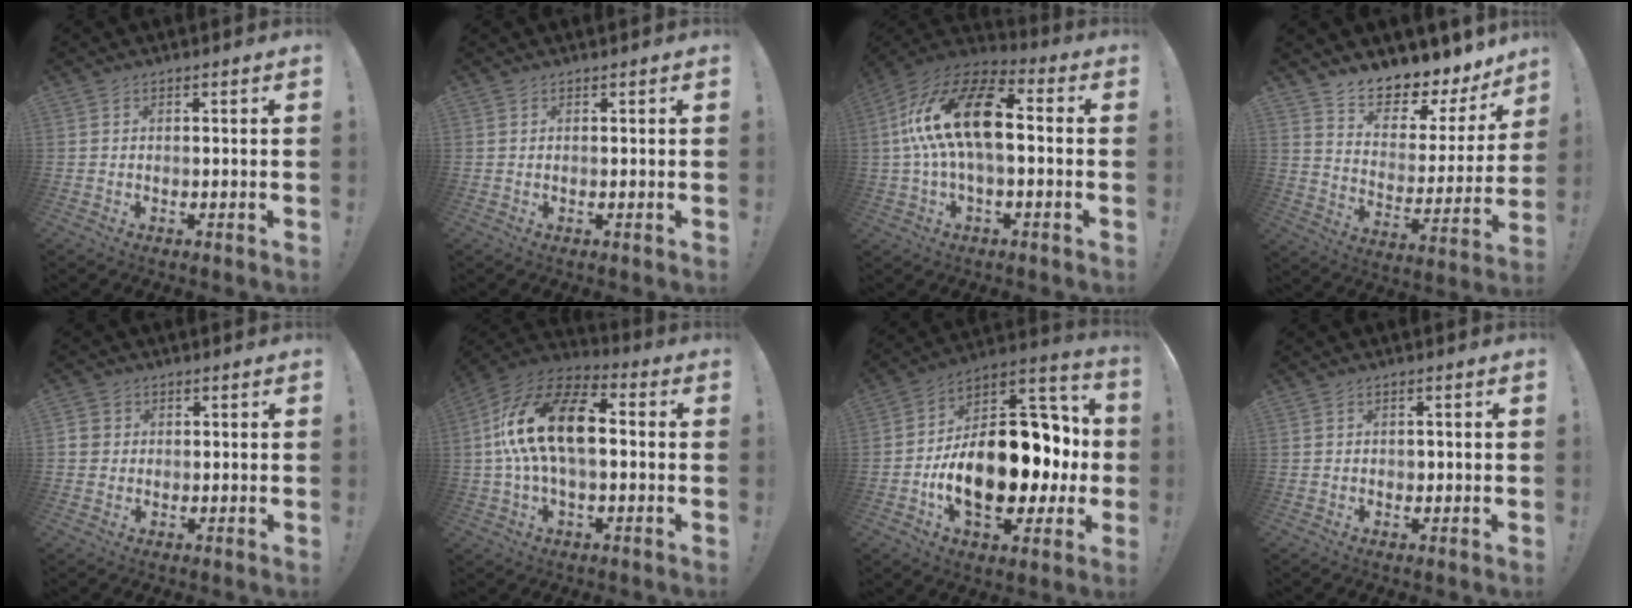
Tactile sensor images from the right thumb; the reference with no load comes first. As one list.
[{"total": 0.7, "force": [0.6, 0.0, -0.2], "torque": [0.012, -0.004, 0.011]}, {"total": 19.6, "force": [2.2, 9.3, 17.1], "torque": [-0.311, 0.011, 0.040]}, {"total": 9.2, "force": [8.4, 2.9, 2.2], "torque": [-0.030, -0.093, 0.141]}, {"total": 2.9, "force": [0.7, 2.8, 0.4], "torque": [-0.003, 0.005, 0.013]}, {"total": 19.7, "force": [2.2, 10.9, 16.3], "torque": [-0.296, 0.014, 0.035]}, {"total": 25.2, "force": [-4.2, 14.0, 20.5], "torque": [-0.328, 0.016, -0.056]}, {"total": 1.1, "force": [-0.3, 0.9, 0.5], "torque": [-0.010, 0.004, -0.005]}]